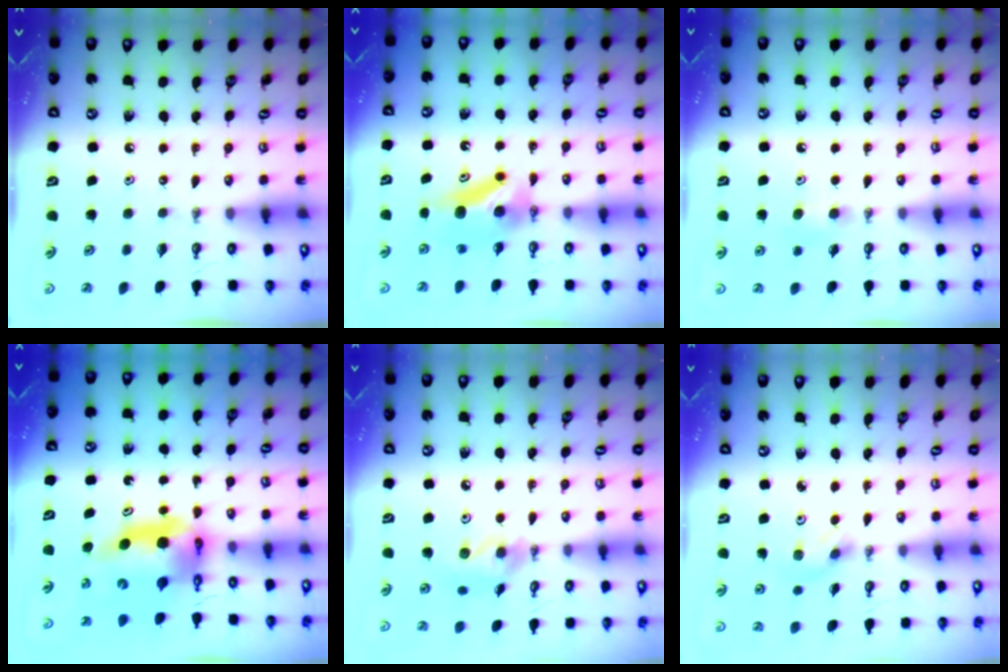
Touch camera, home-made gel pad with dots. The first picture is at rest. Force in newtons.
{"total": 7.5, "press": 7.0, "slide": 2.8}
{"total": 5.3, "press": 4.4, "slide": 2.9}
{"total": 9.9, "press": 9.9, "slide": 1.1}
{"total": 10.5, "press": 10.4, "slide": 1.1}
{"total": 2.3, "press": 2.1, "slide": 0.8}